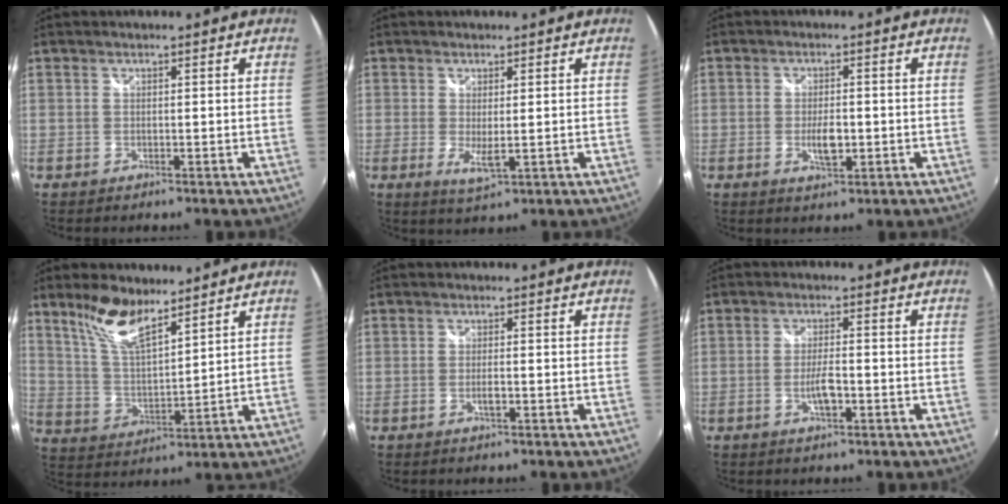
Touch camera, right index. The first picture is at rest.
{"total": 3.9, "force": [-0.4, 1.0, 3.8], "torque": [-0.069, -0.013, -0.004]}
{"total": 4.6, "force": [-1.0, 2.0, 4.0], "torque": [-0.075, -0.006, -0.018]}
{"total": 10.5, "force": [7.7, 3.1, 6.4], "torque": [-0.124, 0.007, 0.156]}
{"total": 2.0, "force": [-0.7, 0.5, 1.8], "torque": [-0.034, -0.003, -0.012]}
{"total": 4.3, "force": [-1.5, 1.3, 3.8], "torque": [-0.074, -0.003, -0.028]}